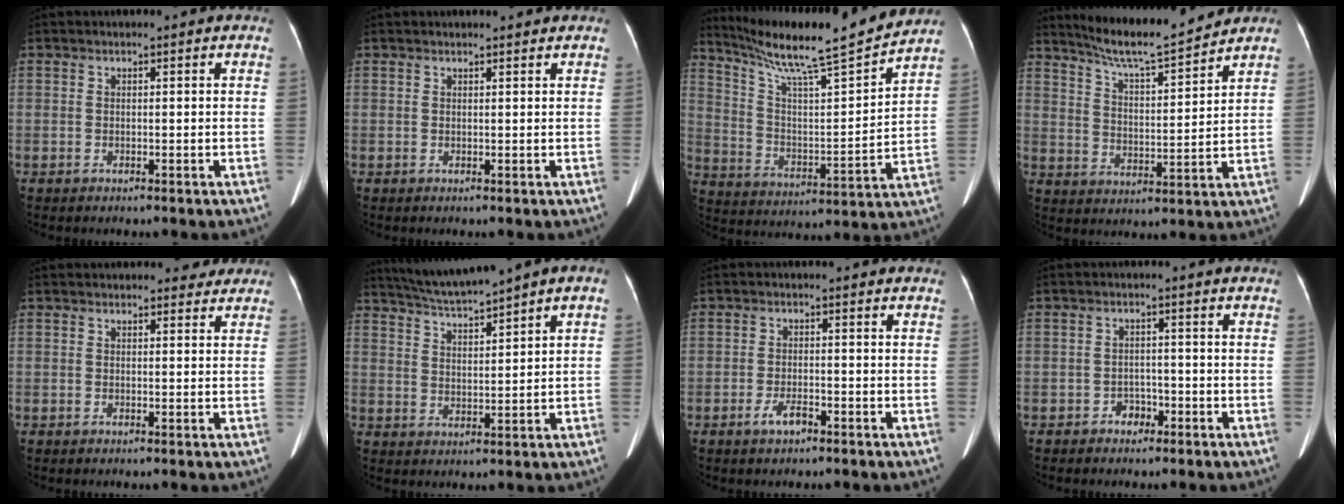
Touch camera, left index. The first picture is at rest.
{"total": 2.1, "force": [2.0, 0.2, 0.5], "torque": [-0.007, 0.009, 0.025]}
{"total": 19.0, "force": [16.8, -0.9, 8.8], "torque": [-0.153, -0.015, 0.270]}
{"total": 11.5, "force": [10.8, -0.1, 4.1], "torque": [-0.074, 0.000, 0.179]}
{"total": 2.9, "force": [2.6, 1.2, 0.3], "torque": [0.004, 0.002, 0.022]}
{"total": 7.7, "force": [6.3, -0.6, 4.4], "torque": [-0.074, 0.015, 0.112]}
{"total": 2.8, "force": [-1.8, 0.9, 1.9], "torque": [-0.040, 0.000, -0.033]}
{"total": 2.4, "force": [-1.5, 1.6, 0.9], "torque": [-0.010, 0.007, -0.023]}